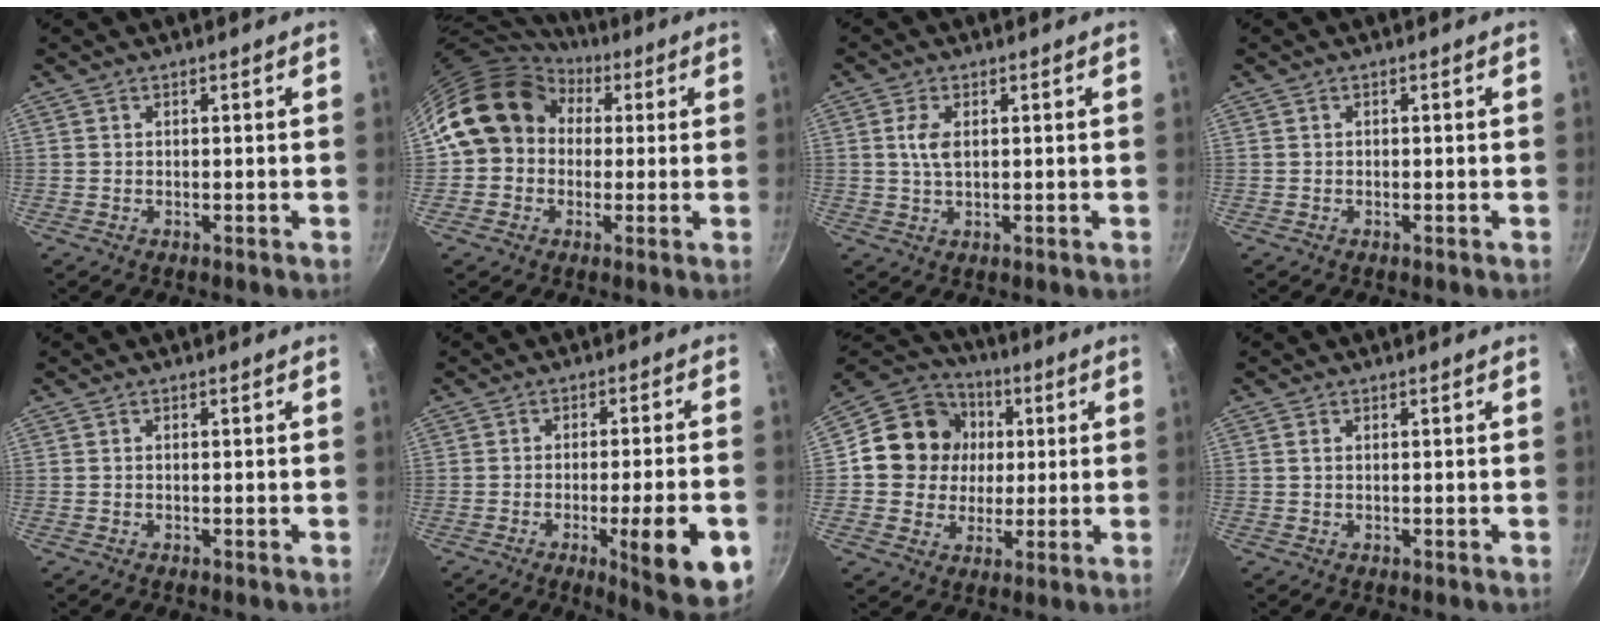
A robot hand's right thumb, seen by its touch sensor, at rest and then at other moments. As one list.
[{"total": 14.3, "force": [3.0, 12.1, 7.1], "torque": [-0.097, 0.031, 0.039]}, {"total": 3.9, "force": [0.8, 2.0, 3.3], "torque": [-0.065, 0.002, 0.015]}, {"total": 0.0}, {"total": 0.0}, {"total": 13.7, "force": [-4.6, 2.7, 12.6], "torque": [-0.155, 0.013, -0.059]}, {"total": 15.2, "force": [1.9, 13.9, 6.0], "torque": [-0.074, 0.019, 0.024]}, {"total": 0.8, "force": [0.2, 0.5, 0.6], "torque": [-0.011, 0.001, 0.003]}]